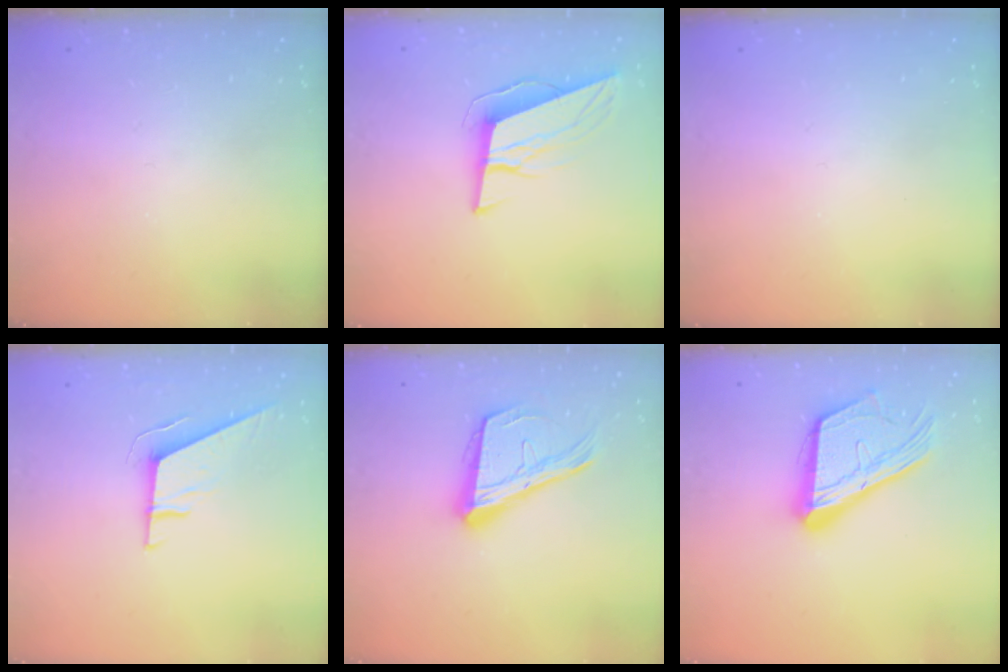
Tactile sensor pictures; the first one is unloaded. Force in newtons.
{"total": 10.1, "press": 9.7, "slide": 2.8}
{"total": 0.0}
{"total": 8.0, "press": 7.9, "slide": 0.3}
{"total": 17.8, "press": 17.7, "slide": 1.9}
{"total": 19.5, "press": 19.4, "slide": 1.6}